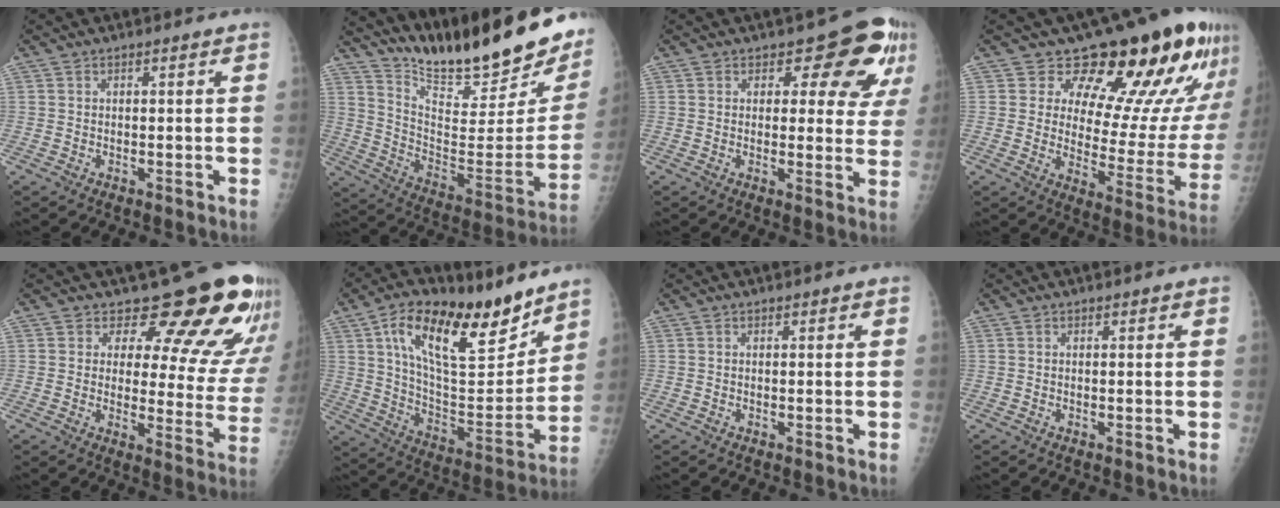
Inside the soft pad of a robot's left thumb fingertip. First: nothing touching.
{"total": 27.8, "force": [21.8, 6.4, 16.0], "torque": [-0.217, -0.120, 0.328]}
{"total": 9.4, "force": [5.2, 5.4, 5.6], "torque": [-0.024, -0.025, 0.050]}
{"total": 20.7, "force": [15.4, 8.4, 11.0], "torque": [-0.083, -0.096, 0.189]}
{"total": 17.5, "force": [13.2, 7.8, 8.5], "torque": [-0.046, -0.085, 0.143]}
{"total": 22.1, "force": [13.2, 9.2, 15.1], "torque": [-0.211, -0.061, 0.231]}
{"total": 0.0}
{"total": 0.0}